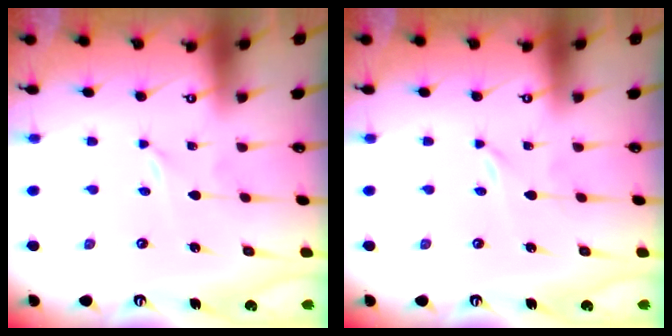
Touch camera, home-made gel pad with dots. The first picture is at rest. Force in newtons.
{"total": 0.0}